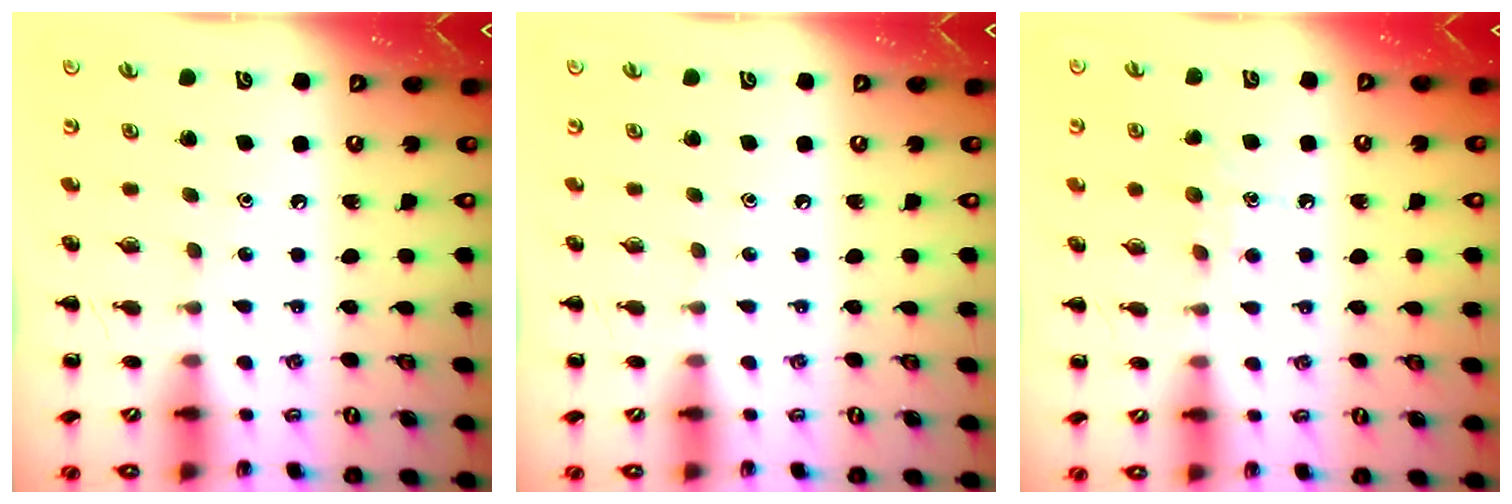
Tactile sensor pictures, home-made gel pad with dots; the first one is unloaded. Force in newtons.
{"total": 0.0}
{"total": 5.0, "press": 4.6, "slide": 1.8}